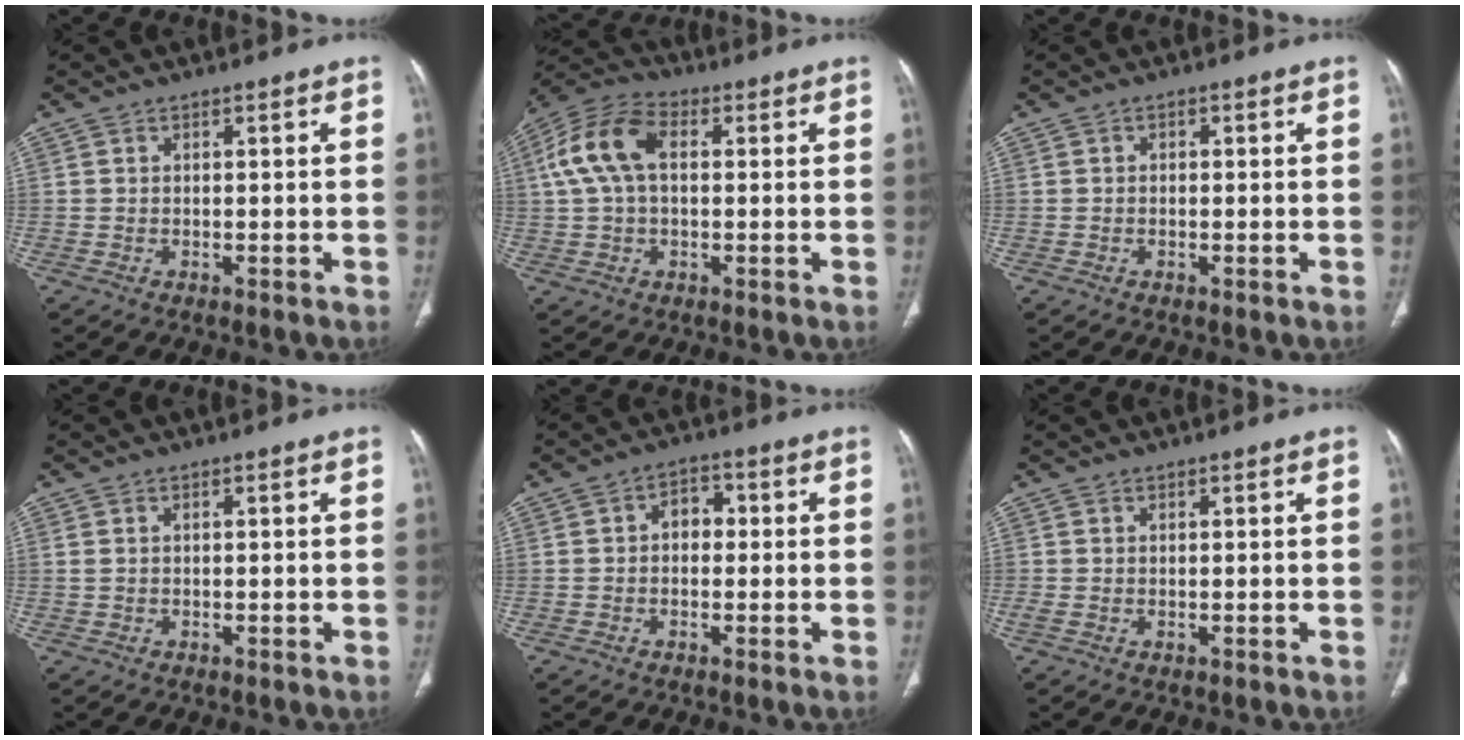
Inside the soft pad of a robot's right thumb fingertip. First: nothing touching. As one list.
[{"total": 11.6, "force": [2.0, 7.0, 9.0], "torque": [-0.190, 0.032, 0.031]}, {"total": 0.8, "force": [0.0, 0.6, 0.5], "torque": [-0.005, 0.002, -0.001]}, {"total": 0.8, "force": [0.3, 0.4, 0.5], "torque": [-0.014, 0.011, 0.012]}, {"total": 4.2, "force": [0.1, 3.1, 2.9], "torque": [-0.026, 0.016, -0.006]}, {"total": 0.6, "force": [0.2, 0.2, 0.5], "torque": [-0.018, 0.008, 0.006]}]